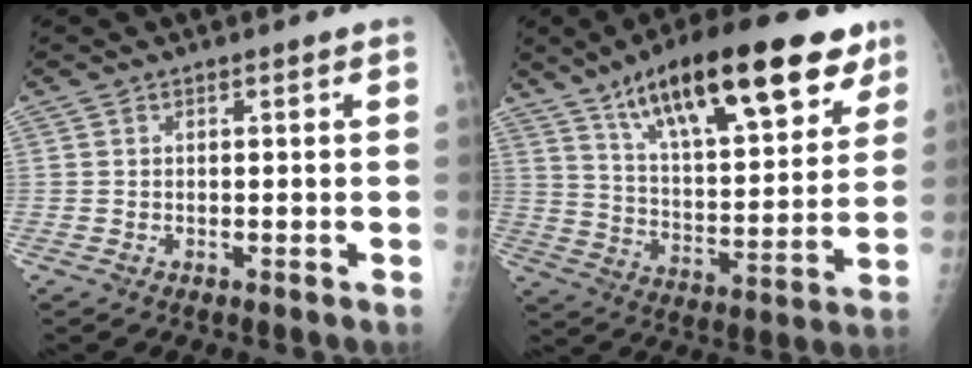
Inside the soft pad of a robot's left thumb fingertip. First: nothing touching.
{"total": 26.2, "force": [15.4, 9.0, 19.2], "torque": [-0.266, -0.034, 0.249]}